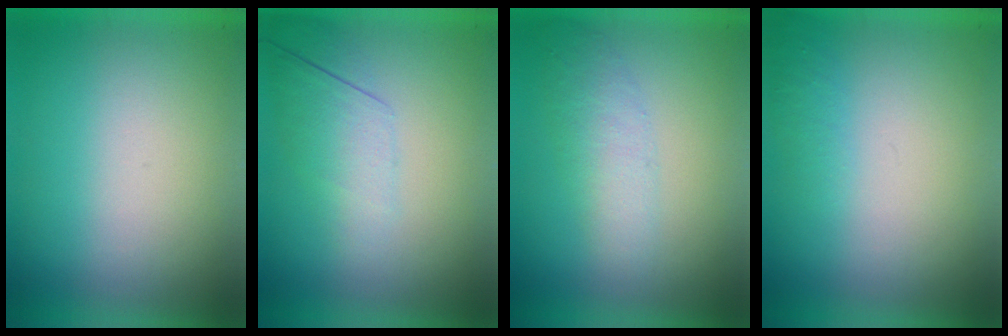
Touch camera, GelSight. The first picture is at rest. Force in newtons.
{"total": 2.3}
{"total": 2.2}
{"total": 1.1}